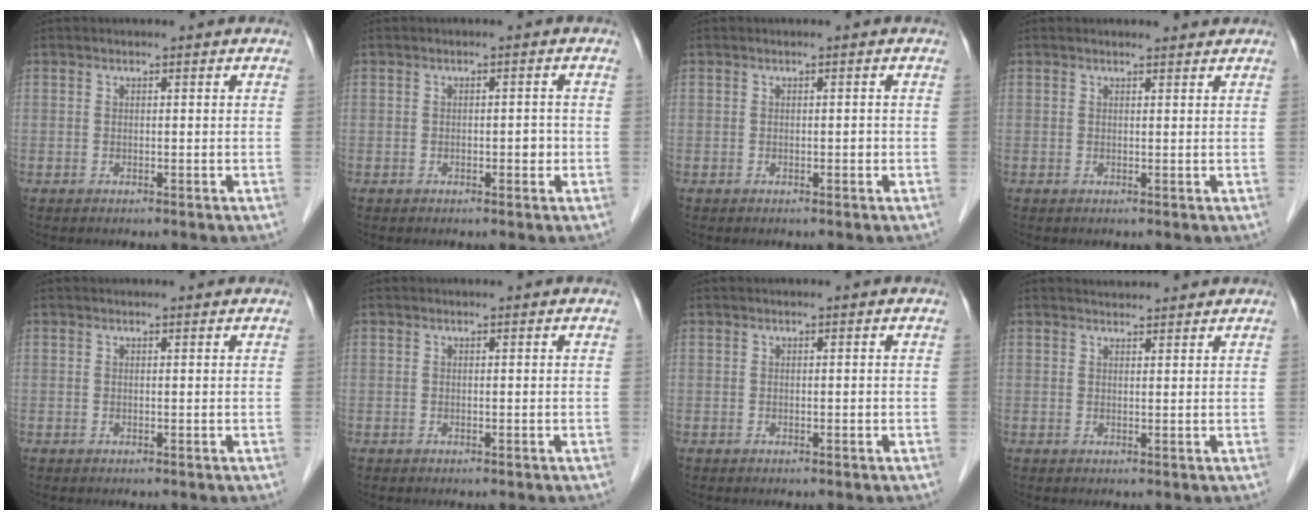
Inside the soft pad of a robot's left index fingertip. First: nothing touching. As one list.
[{"total": 1.6, "force": [-0.6, 0.8, 1.3], "torque": [-0.014, 0.003, -0.008]}, {"total": 0.5, "force": [-0.2, 0.2, 0.4], "torque": [-0.004, 0.001, -0.003]}, {"total": 2.3, "force": [2.2, 0.3, 0.6], "torque": [-0.013, 0.004, 0.026]}, {"total": 0.6, "force": [0.5, 0.1, 0.2], "torque": [-0.007, 0.002, 0.006]}, {"total": 0.0}, {"total": 0.0}, {"total": 2.9, "force": [2.9, 0.4, 0.4], "torque": [-0.012, 0.019, 0.042]}]